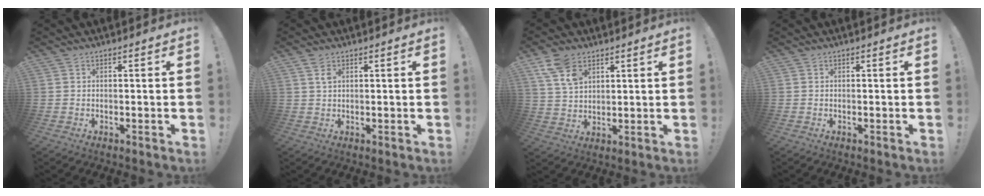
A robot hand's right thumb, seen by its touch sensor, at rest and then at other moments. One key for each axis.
{"total": 2.2, "fx": 1.3, "fy": 1.0, "fz": 1.5, "tx": -0.027, "ty": 0.000, "tz": 0.022}
{"total": 8.8, "fx": 5.2, "fy": 5.3, "fz": 4.8, "tx": -0.084, "ty": -0.015, "tz": 0.102}
{"total": 0.0}